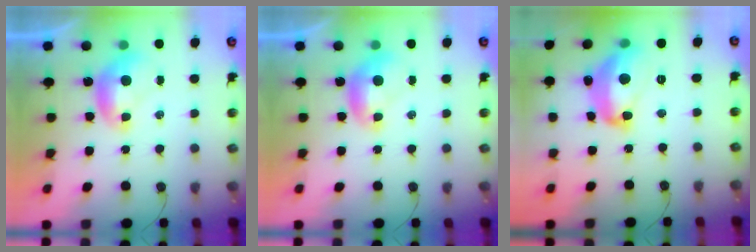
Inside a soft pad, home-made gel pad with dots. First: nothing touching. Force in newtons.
{"total": 0.0}
{"total": 11.3, "press": 11.2, "slide": 1.0}